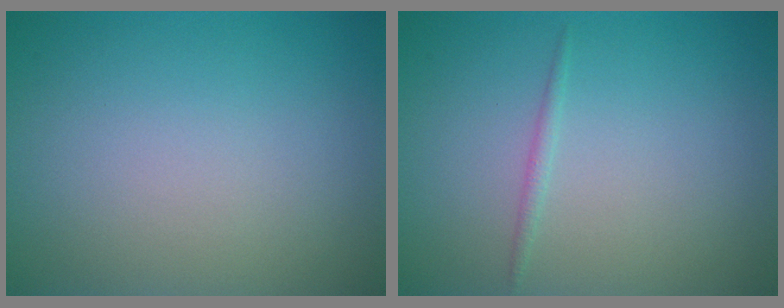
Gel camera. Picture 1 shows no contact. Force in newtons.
{"total": 0.7, "press": 0.7, "slide": 0.0}